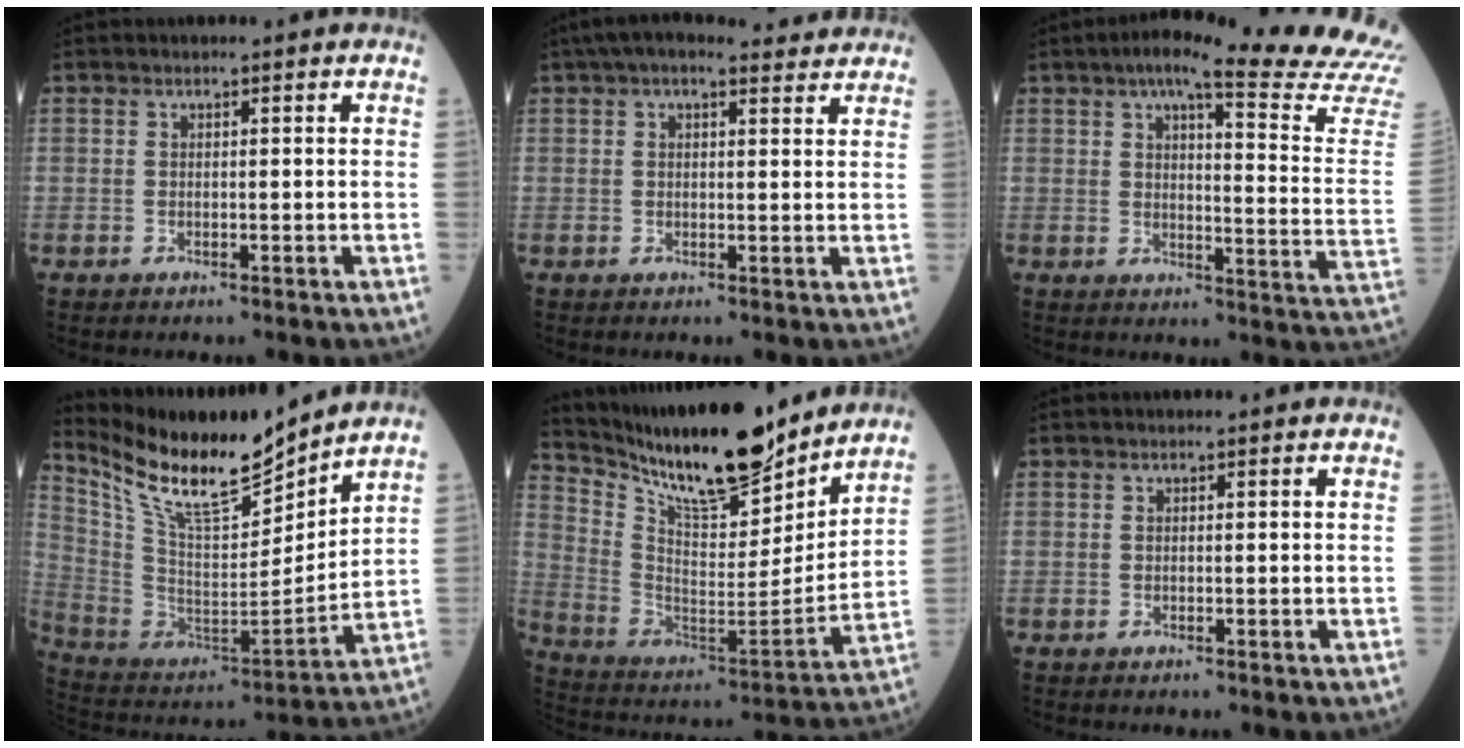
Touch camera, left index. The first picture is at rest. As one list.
[{"total": 9.4, "force": [7.9, 2.4, 4.4], "torque": [-0.068, 0.039, 0.105]}, {"total": 21.4, "force": [19.1, -0.9, 9.5], "torque": [-0.130, -0.091, 0.219]}, {"total": 16.5, "force": [14.1, 2.1, 8.2], "torque": [-0.166, -0.004, 0.271]}, {"total": 19.8, "force": [17.1, 3.3, 9.3], "torque": [-0.174, -0.025, 0.294]}, {"total": 0.0}]